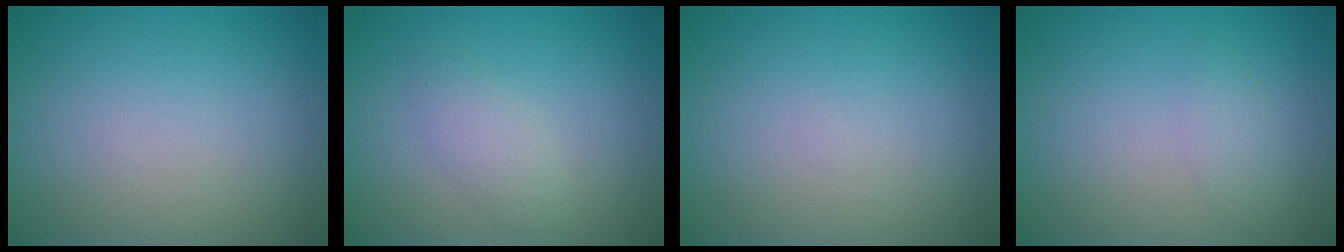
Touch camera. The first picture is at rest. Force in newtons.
{"total": 1.9, "press": 1.9, "slide": 0.1}
{"total": 0.0}
{"total": 1.2, "press": 1.2, "slide": 0.1}